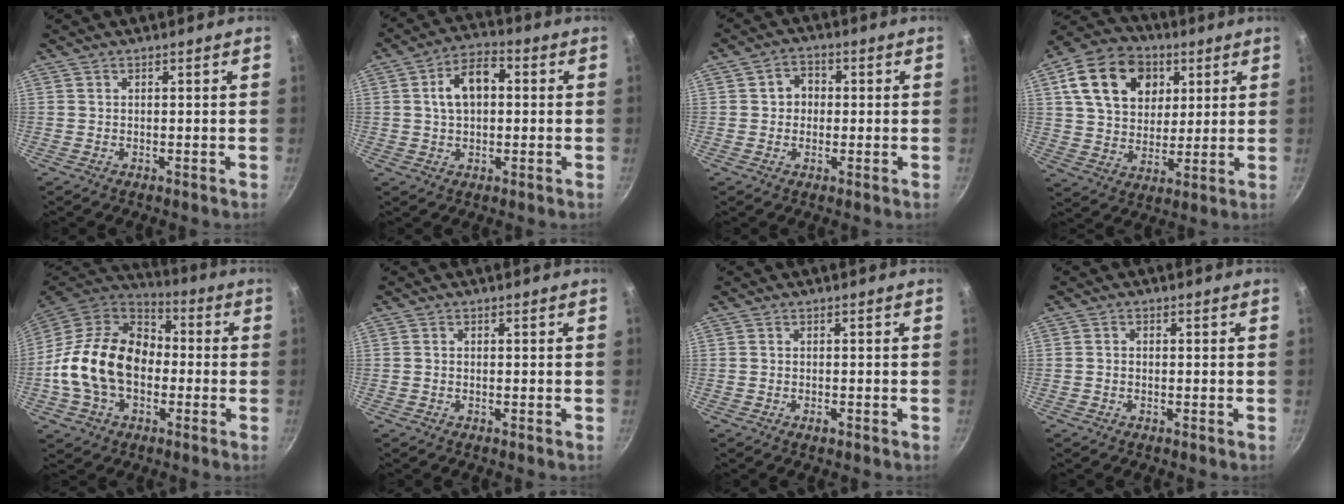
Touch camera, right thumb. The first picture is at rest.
{"total": 9.2, "force": [1.2, 5.8, 7.0], "torque": [-0.096, 0.024, 0.011]}
{"total": 4.3, "force": [0.2, 3.8, 2.0], "torque": [-0.003, 0.009, -0.001]}
{"total": 17.7, "force": [6.3, 13.2, 10.0], "torque": [-0.148, -0.002, 0.102]}
{"total": 20.0, "force": [-2.3, 14.2, 13.8], "torque": [-0.215, 0.040, -0.053]}
{"total": 0.6, "force": [-0.2, 0.5, 0.3], "torque": [-0.006, 0.003, -0.005]}
{"total": 1.3, "force": [-0.7, 0.6, 0.9], "torque": [-0.016, 0.003, -0.015]}
{"total": 1.2, "force": [-0.4, 0.9, 0.6], "torque": [-0.012, 0.006, -0.009]}